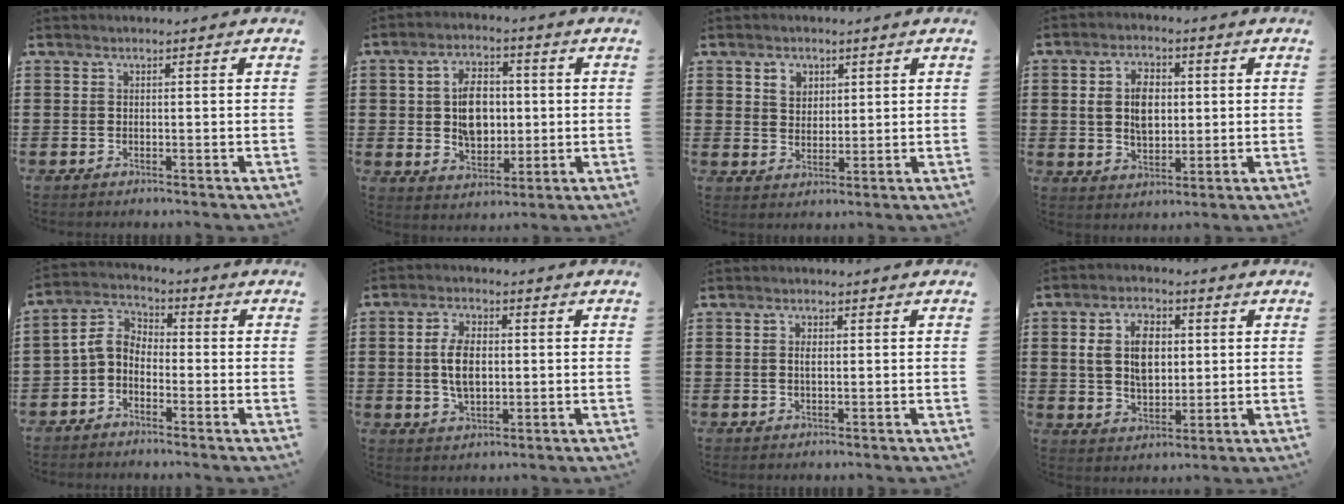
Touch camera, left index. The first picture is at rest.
{"total": 7.8, "force": [0.7, 5.1, 5.8], "torque": [-0.111, 0.011, 0.007]}
{"total": 3.2, "force": [1.9, 2.4, 0.9], "torque": [-0.019, 0.007, 0.033]}
{"total": 6.4, "force": [0.9, 4.4, 4.7], "torque": [-0.099, 0.013, 0.010]}
{"total": 4.2, "force": [-1.6, 3.0, 2.4], "torque": [-0.082, -0.002, -0.046]}
{"total": 6.4, "force": [0.3, 3.5, 5.3], "torque": [-0.109, 0.006, -0.001]}
{"total": 1.3, "force": [0.2, 0.7, 1.1], "torque": [-0.024, 0.004, 0.004]}
{"total": 7.9, "force": [1.6, 5.1, 5.7], "torque": [-0.123, 0.015, 0.024]}